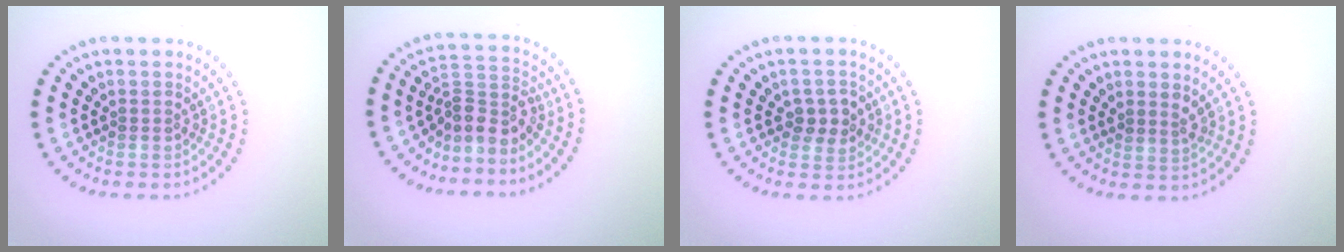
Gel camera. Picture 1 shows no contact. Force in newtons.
{"total": 3.2, "press": 2.3, "slide": 2.2}
{"total": 2.4, "press": 2.3, "slide": 0.5}
{"total": 1.4, "press": 1.1, "slide": 0.8}